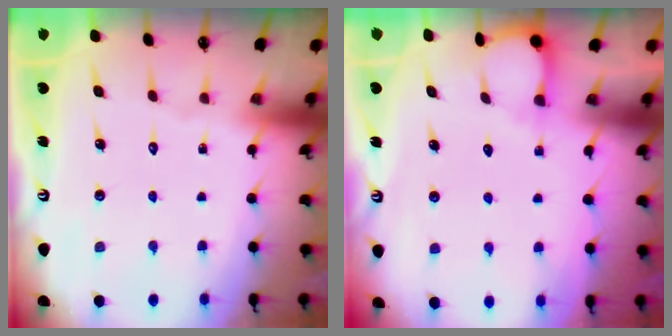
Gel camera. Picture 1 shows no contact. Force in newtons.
{"total": 3.9, "press": 3.8, "slide": 0.4}